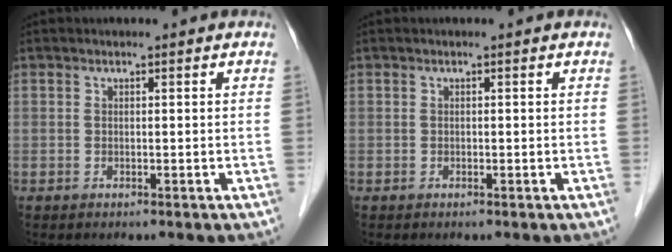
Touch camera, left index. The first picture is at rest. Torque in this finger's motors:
{"motor_torque": [-0.13, -0.02, -0.02, 0.00]}